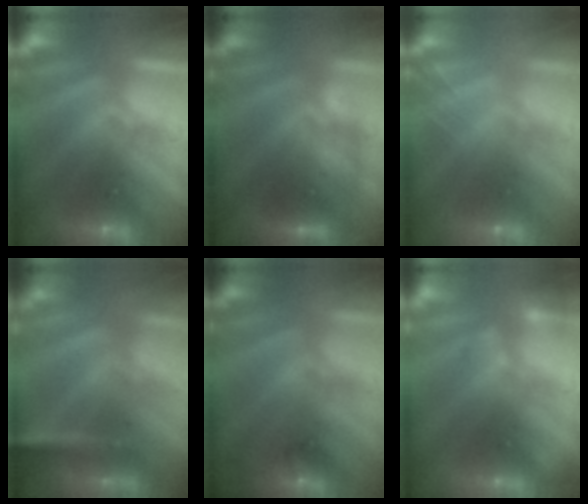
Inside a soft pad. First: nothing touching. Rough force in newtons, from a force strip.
{"total": 2.5}
{"total": 2.0}
{"total": 3.0}
{"total": 1.4}
{"total": 2.4}